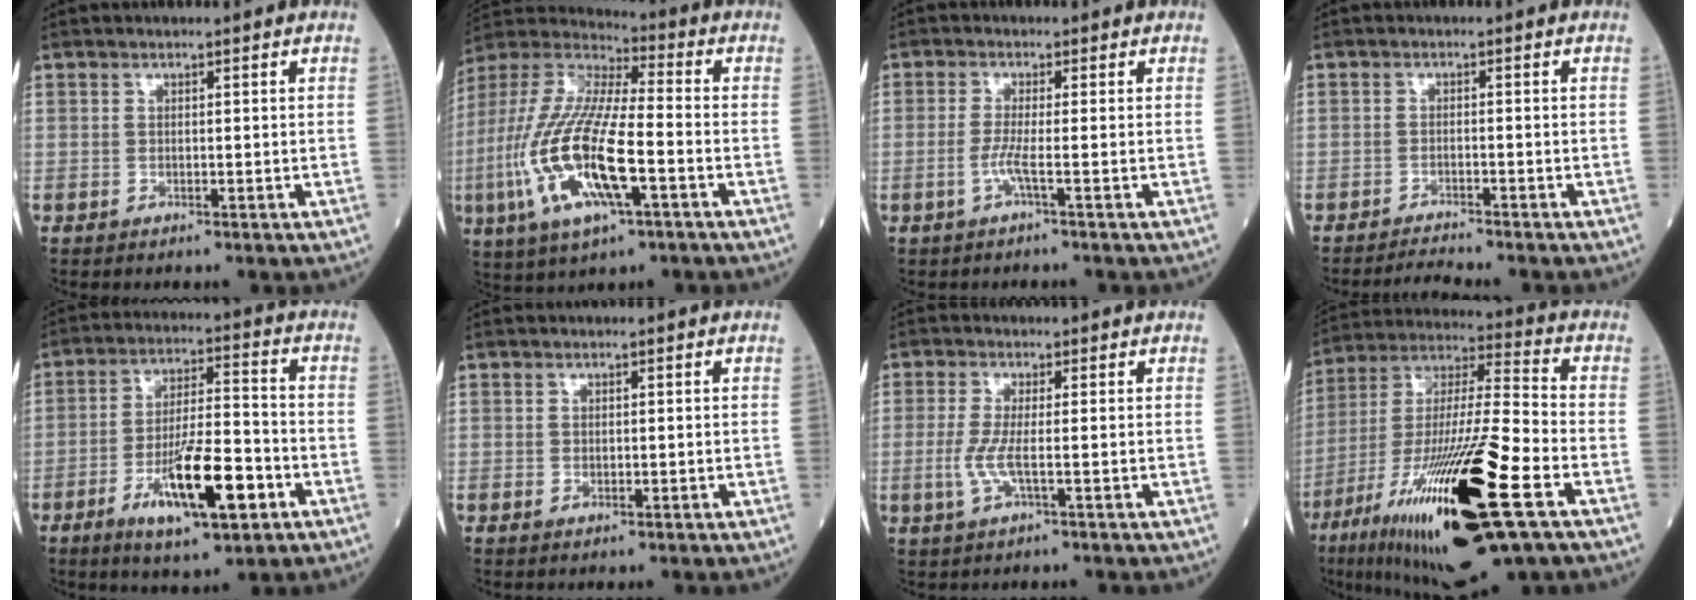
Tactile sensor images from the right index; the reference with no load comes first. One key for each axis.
{"total": 19.3, "fx": -5.4, "fy": 4.5, "fz": 17.9, "tx": -0.395, "ty": -0.019, "tz": -0.099}
{"total": 2.4, "fx": -1.0, "fy": -0.5, "fz": 2.1, "tx": -0.049, "ty": -0.004, "tz": -0.024}
{"total": 3.2, "fx": -3.0, "fy": -0.9, "fz": 0.5, "tx": -0.012, "ty": -0.015, "tz": -0.050}
{"total": 13.4, "fx": -5.6, "fy": 2.8, "fz": 11.9, "tx": -0.209, "ty": -0.009, "tz": -0.091}
{"total": 0.9, "fx": -0.1, "fy": 0.6, "fz": 0.6, "tx": -0.008, "ty": -0.002, "tz": -0.003}
{"total": 4.2, "fx": -0.9, "fy": 0.8, "fz": 4.0, "tx": -0.096, "ty": -0.007, "tz": -0.019}
{"total": 27.6, "fx": -11.9, "fy": 3.9, "fz": 24.6, "tx": -0.459, "ty": -0.050, "tz": -0.204}